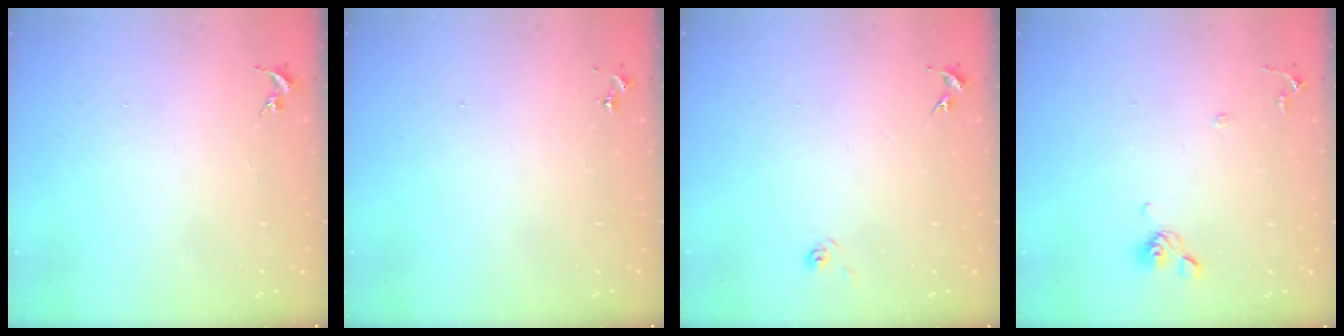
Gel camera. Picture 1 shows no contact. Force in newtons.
{"total": 0.0}
{"total": 4.4, "press": 4.4, "slide": 0.5}
{"total": 7.6, "press": 7.3, "slide": 2.1}